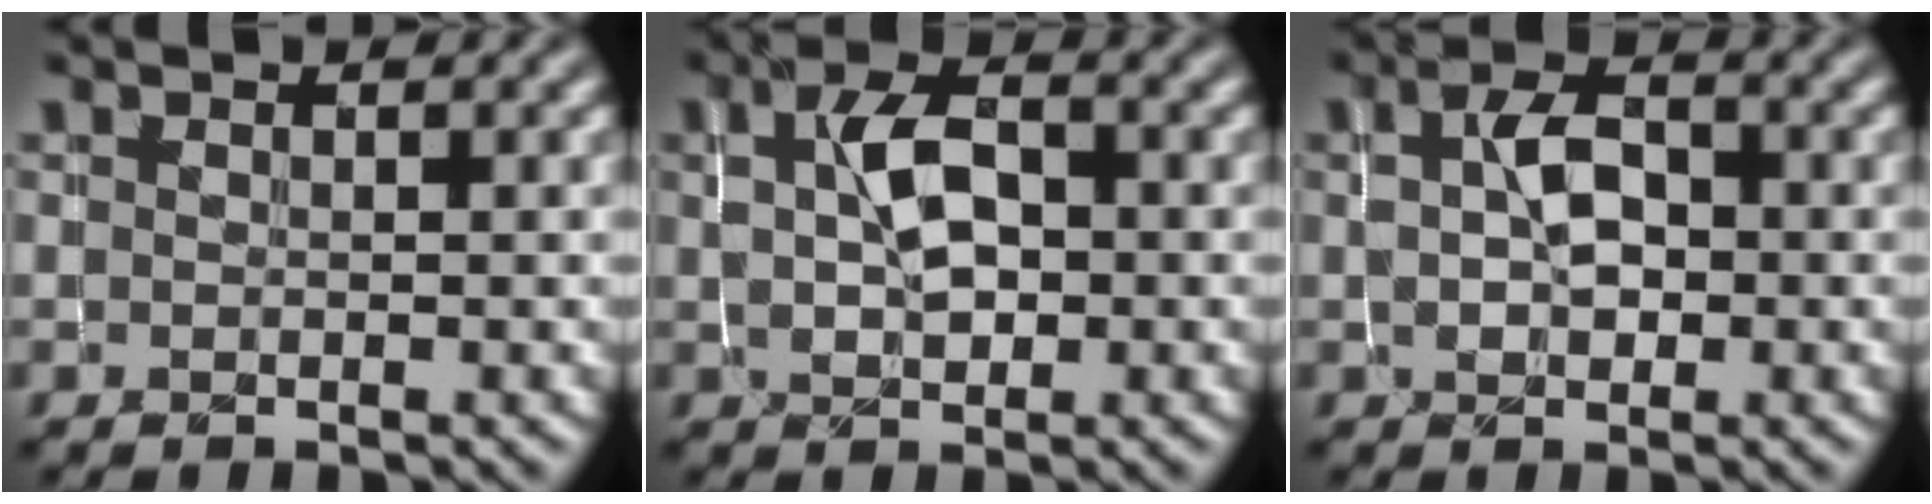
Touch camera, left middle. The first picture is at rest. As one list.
[{"total": 4.1, "force": [0.4, 2.5, 3.3], "torque": [-0.067, 0.009, 0.005]}, {"total": 3.7, "force": [0.1, 2.4, 2.8], "torque": [-0.055, 0.008, -0.002]}]